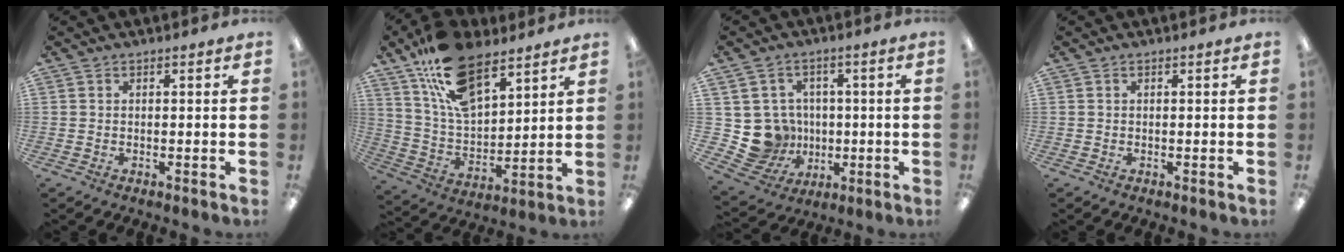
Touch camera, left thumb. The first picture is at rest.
{"total": 18.2, "force": [12.0, 8.6, 10.7], "torque": [-0.200, -0.051, 0.219]}
{"total": 10.3, "force": [-0.4, 10.0, 2.4], "torque": [-0.072, 0.001, 0.006]}
{"total": 0.0}